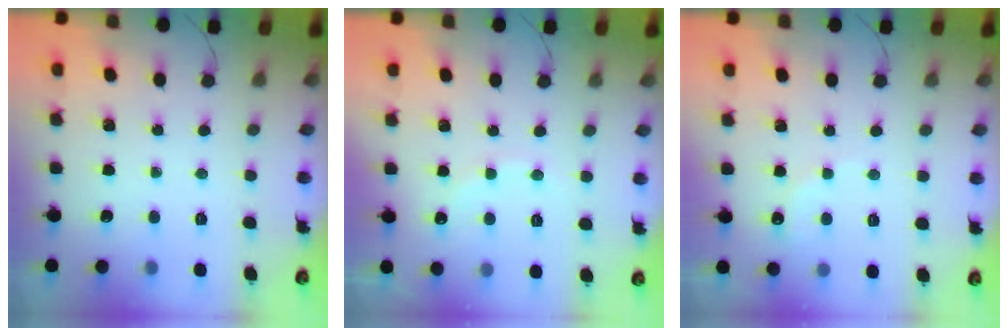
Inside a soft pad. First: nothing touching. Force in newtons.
{"total": 7.3, "press": 7.2, "slide": 1.4}
{"total": 6.3, "press": 6.1, "slide": 1.6}